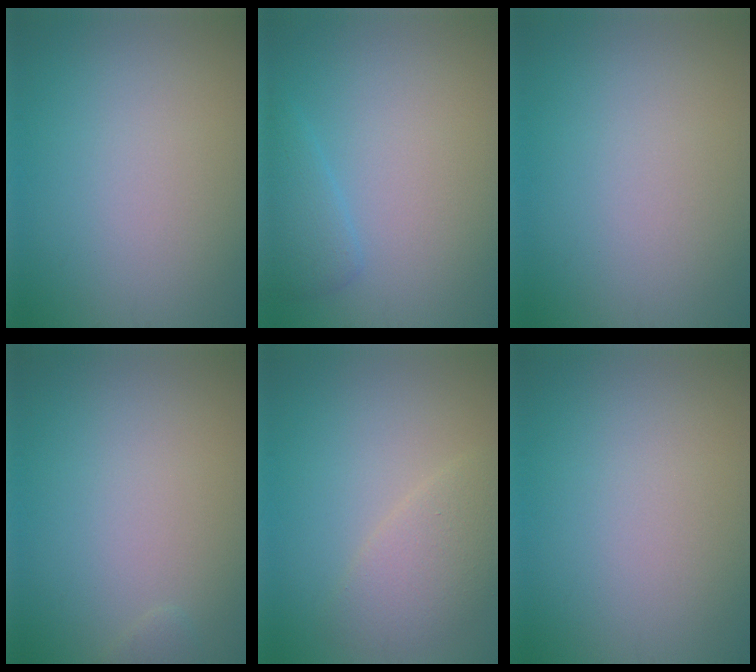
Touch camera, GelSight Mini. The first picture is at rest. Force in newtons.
{"total": 2.2, "press": 2.1, "slide": 0.2}
{"total": 0.0}
{"total": 0.6, "press": 0.6, "slide": 0.1}
{"total": 2.9, "press": 2.9, "slide": 0.2}
{"total": 0.0}